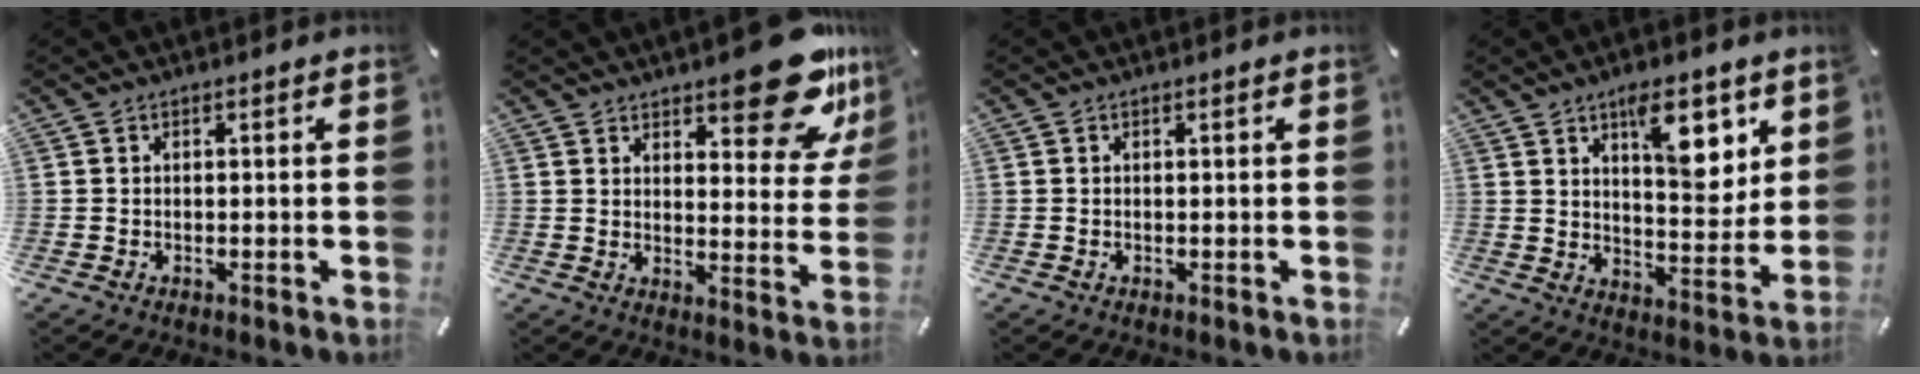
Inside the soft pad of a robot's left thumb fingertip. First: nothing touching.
{"total": 16.5, "force": [12.0, 6.3, 9.4], "torque": [-0.105, -0.091, 0.201]}
{"total": 0.0}
{"total": 12.4, "force": [6.7, 6.0, 8.6], "torque": [-0.100, -0.038, 0.109]}